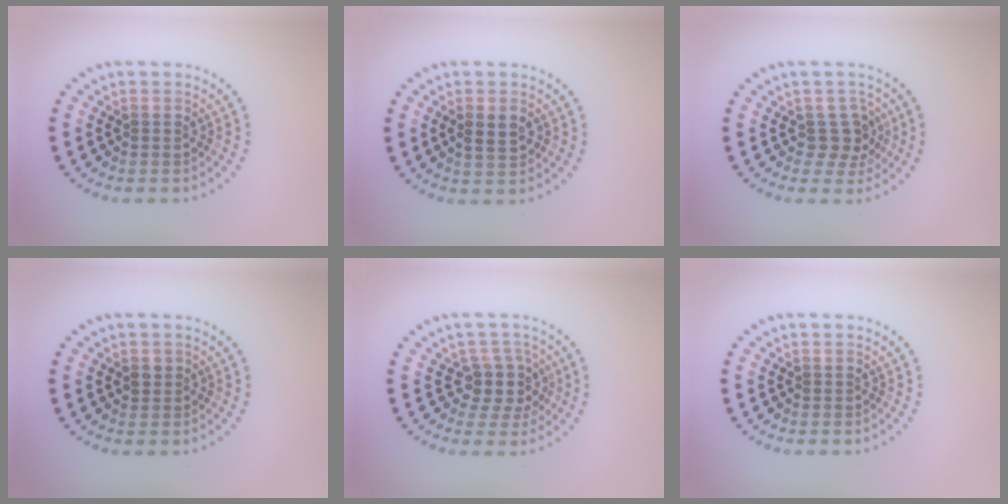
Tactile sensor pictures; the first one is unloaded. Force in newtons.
{"total": 2.2, "press": 2.2, "slide": 0.1}
{"total": 2.5, "press": 2.0, "slide": 1.4}
{"total": 0.9, "press": 0.9, "slide": 0.3}
{"total": 3.0, "press": 2.3, "slide": 1.8}
{"total": 0.0}